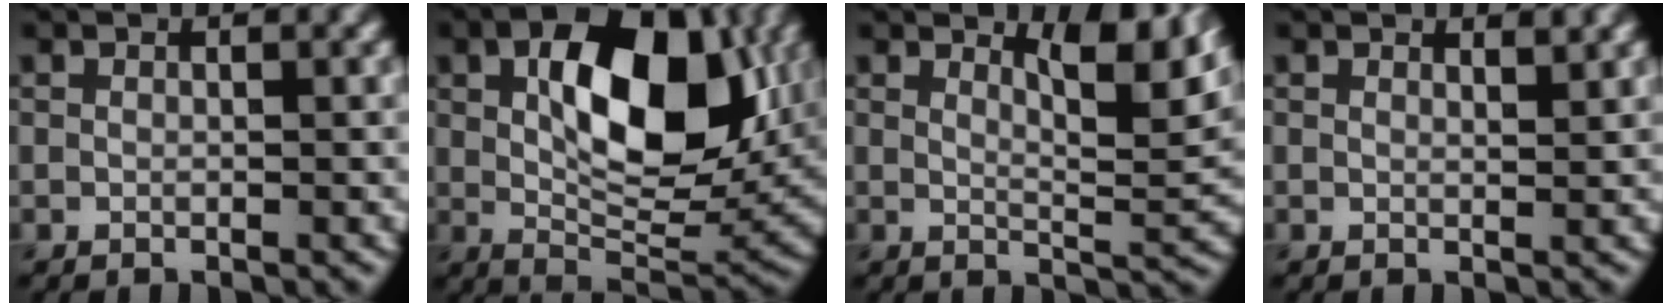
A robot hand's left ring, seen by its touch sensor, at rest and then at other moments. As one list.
[{"total": 11.3, "force": [2.3, 5.7, 9.4], "torque": [-0.141, 0.004, 0.038]}, {"total": 4.9, "force": [3.0, 1.3, 3.7], "torque": [-0.054, -0.007, 0.045]}, {"total": 1.2, "force": [1.1, 0.1, 0.4], "torque": [-0.006, 0.000, 0.016]}]